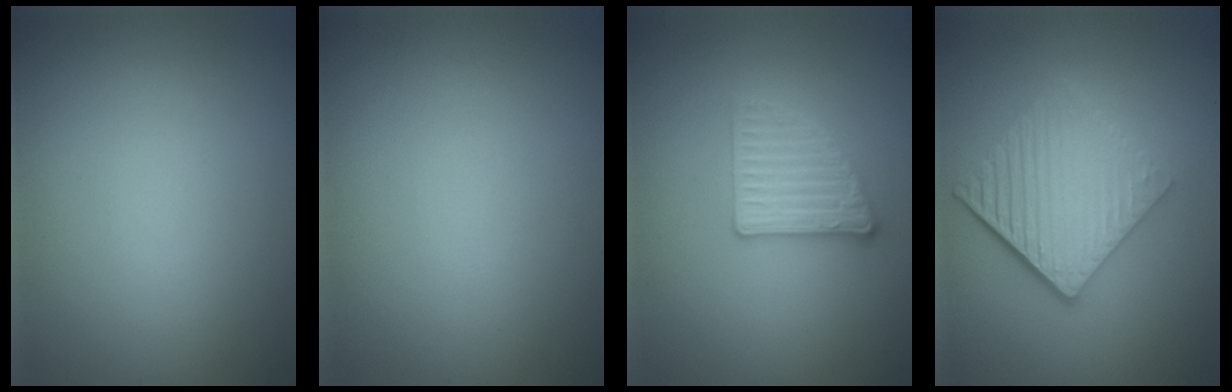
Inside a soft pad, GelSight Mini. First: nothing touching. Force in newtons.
{"total": 0.0}
{"total": 2.9, "press": 2.7, "slide": 1.1}
{"total": 6.5, "press": 4.3, "slide": 4.8}